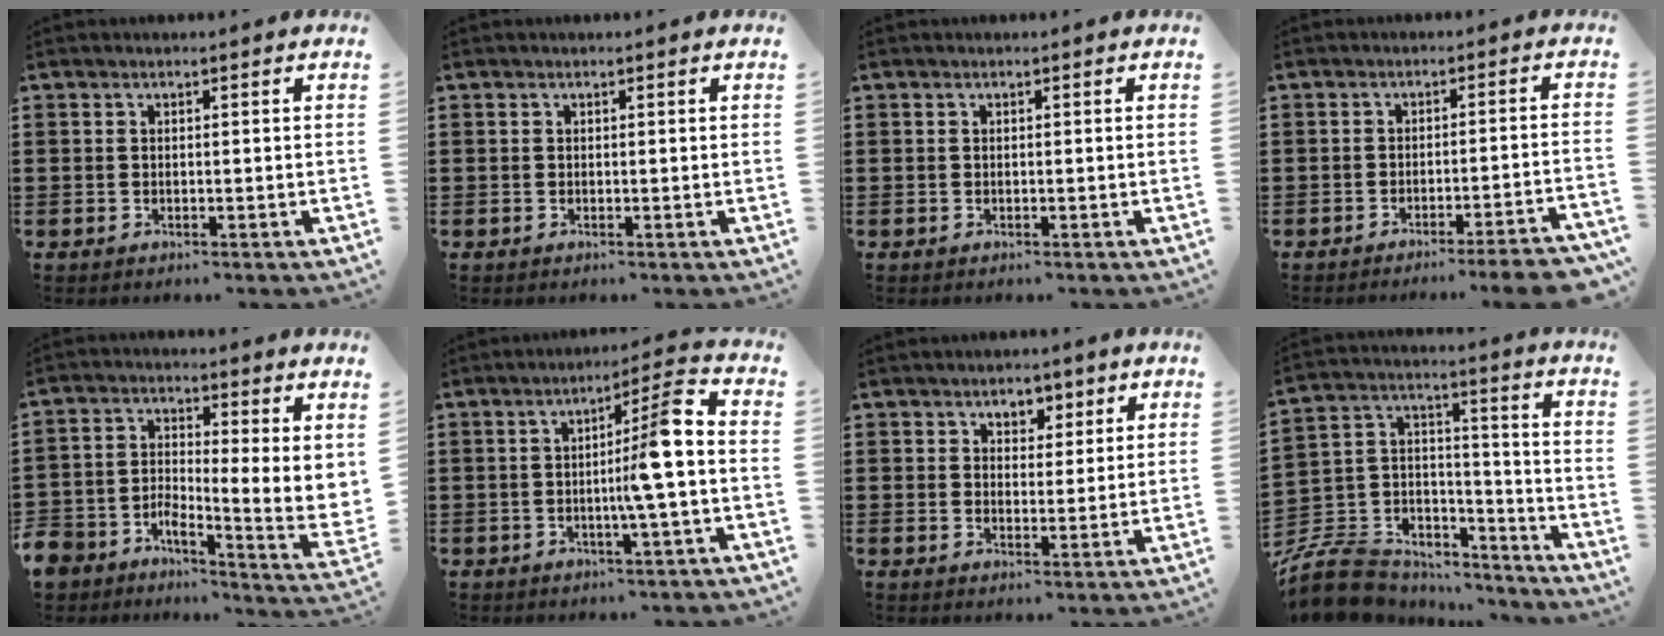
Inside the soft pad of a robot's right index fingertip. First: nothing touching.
{"total": 0.0}
{"total": 0.0}
{"total": 4.2, "force": [-3.5, -0.5, 2.2], "torque": [-0.036, -0.013, -0.067]}
{"total": 5.4, "force": [-1.3, 3.2, 4.2], "torque": [-0.088, -0.013, -0.027]}
{"total": 7.6, "force": [-1.4, -0.5, 7.4], "torque": [-0.114, -0.013, -0.032]}
{"total": 3.3, "force": [2.0, 2.4, 0.8], "torque": [-0.023, 0.010, 0.033]}
{"total": 8.9, "force": [-6.8, 5.5, 1.9], "torque": [-0.068, 0.007, -0.129]}